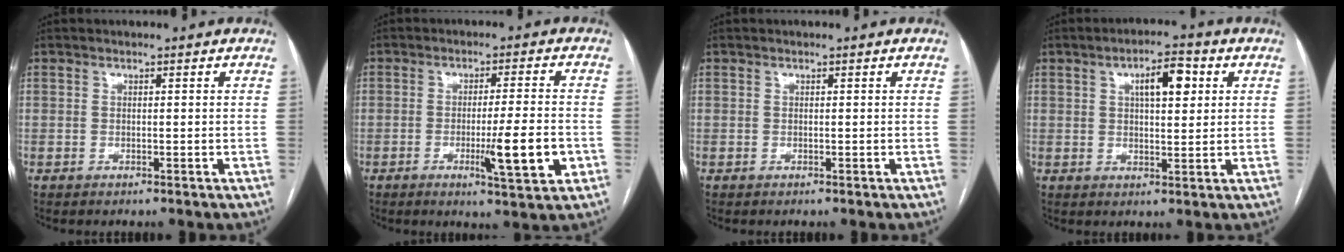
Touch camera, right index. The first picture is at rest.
{"total": 8.3, "force": [-2.6, 0.2, 7.9], "torque": [-0.122, -0.013, -0.038]}
{"total": 0.0}
{"total": 6.4, "force": [2.3, 2.1, 5.6], "torque": [-0.090, 0.012, 0.036]}